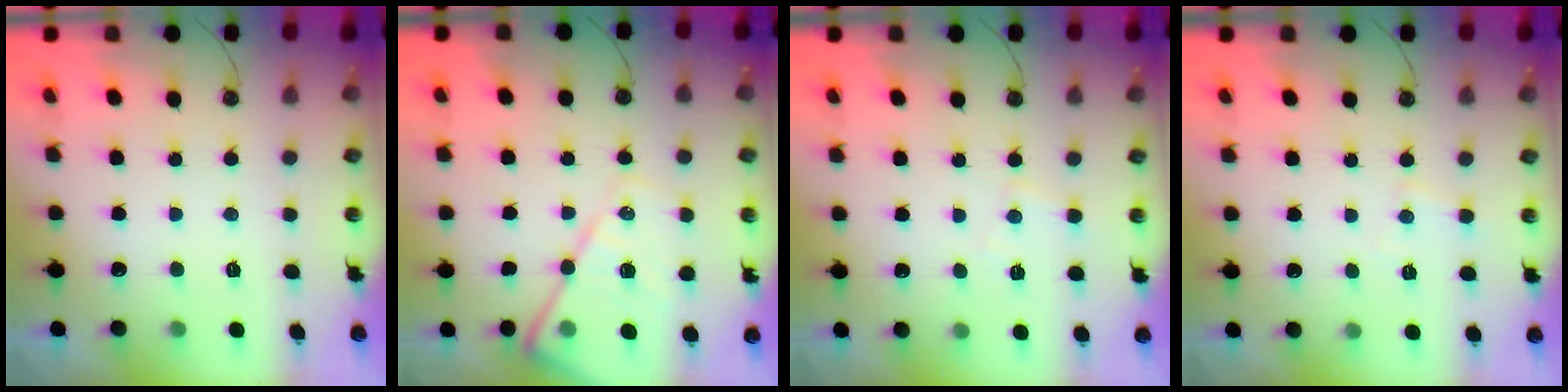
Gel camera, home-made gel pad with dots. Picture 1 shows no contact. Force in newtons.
{"total": 15.0, "press": 14.9, "slide": 1.8}
{"total": 4.8, "press": 4.8, "slide": 0.7}
{"total": 4.3, "press": 4.2, "slide": 0.7}